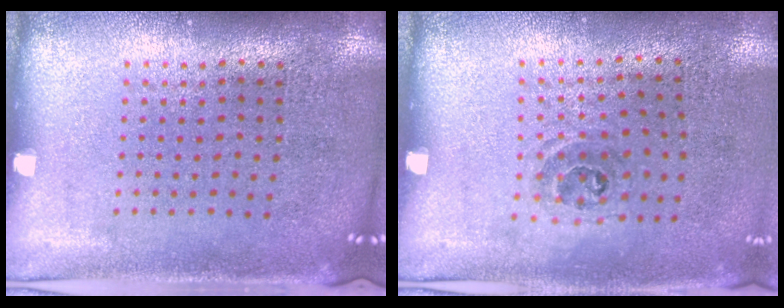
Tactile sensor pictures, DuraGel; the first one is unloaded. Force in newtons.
{"total": 1.0, "press": 0.7, "slide": 0.8}